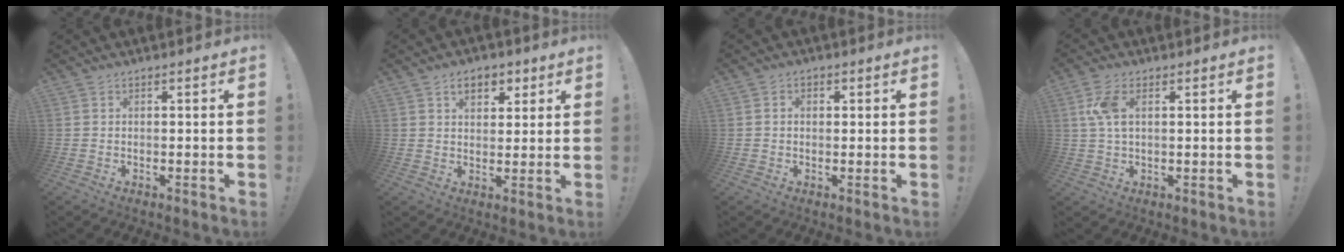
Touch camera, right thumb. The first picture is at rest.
{"total": 6.8, "force": [3.3, 4.6, 3.8], "torque": [-0.046, -0.005, 0.056]}
{"total": 1.7, "force": [0.0, 1.3, 1.0], "torque": [-0.011, 0.003, -0.003]}
{"total": 6.6, "force": [1.8, 3.2, 5.5], "torque": [-0.121, 0.003, 0.030]}